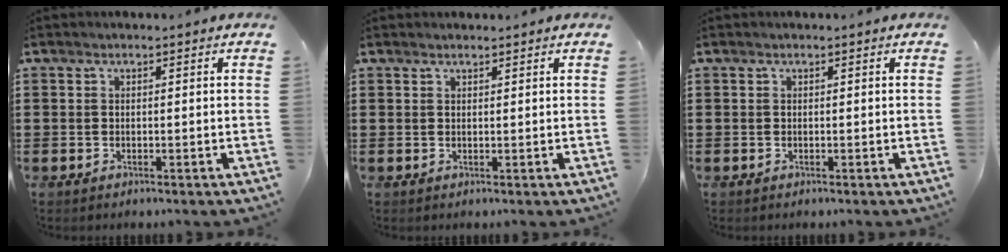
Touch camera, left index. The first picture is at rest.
{"total": 0.8, "force": [0.8, 0.1, 0.1], "torque": [-0.004, 0.000, 0.015]}
{"total": 0.0}